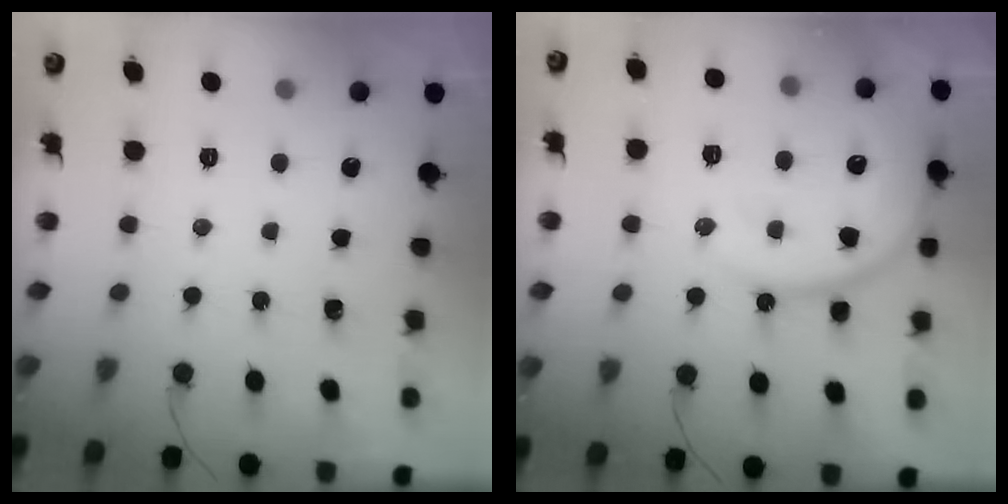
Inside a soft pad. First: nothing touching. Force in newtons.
{"total": 15.8, "press": 15.6, "slide": 2.1}